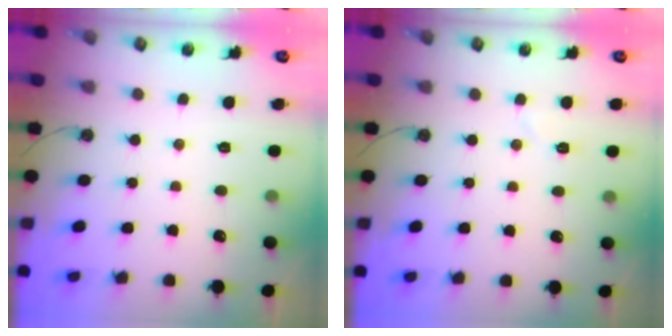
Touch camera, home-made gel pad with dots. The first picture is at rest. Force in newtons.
{"total": 4.0, "press": 3.9, "slide": 0.8}